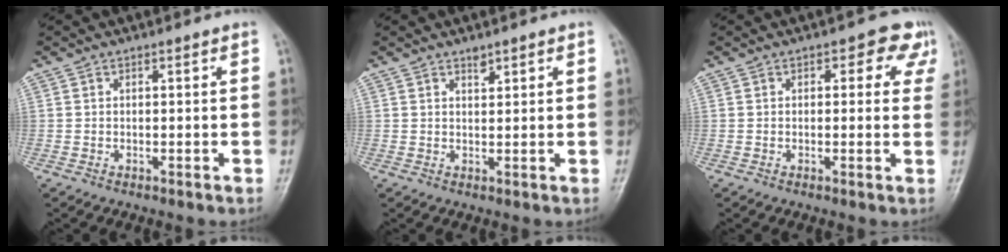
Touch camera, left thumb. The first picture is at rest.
{"total": 1.7, "force": [1.3, 0.7, 0.8], "torque": [-0.005, -0.009, 0.019]}
{"total": 5.5, "force": [2.4, 3.3, 3.7], "torque": [0.002, -0.001, 0.016]}